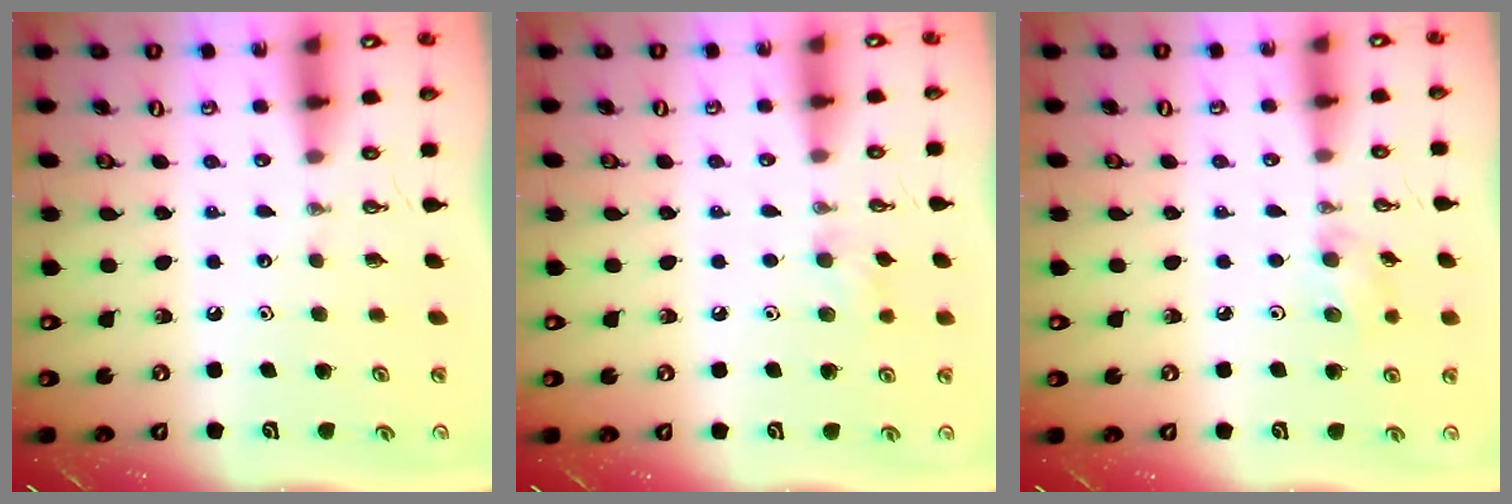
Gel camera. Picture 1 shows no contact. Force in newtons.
{"total": 7.0, "press": 6.9, "slide": 1.2}
{"total": 5.6, "press": 5.3, "slide": 2.0}